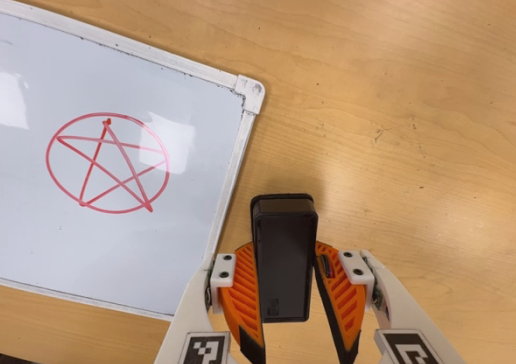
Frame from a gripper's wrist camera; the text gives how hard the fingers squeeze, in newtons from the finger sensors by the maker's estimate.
{"total": 6.8, "left": 5.3, "right": 8.2}